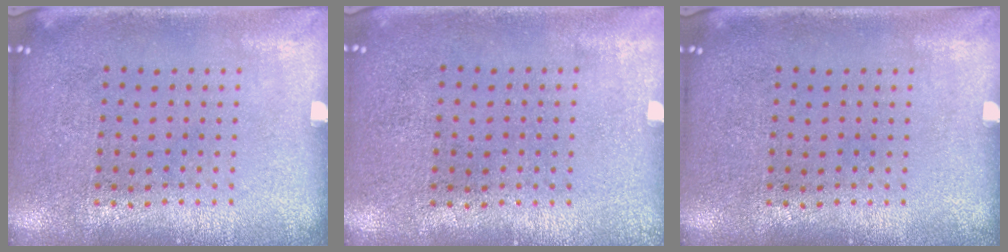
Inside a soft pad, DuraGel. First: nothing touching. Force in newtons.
{"total": 0.0}
{"total": 0.0}